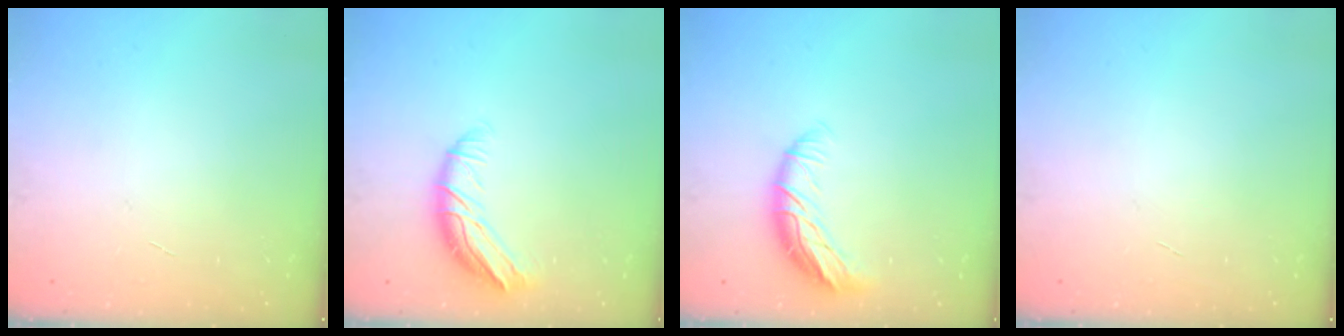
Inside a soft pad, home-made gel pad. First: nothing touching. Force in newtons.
{"total": 9.7, "press": 9.7, "slide": 0.8}
{"total": 9.9, "press": 9.9, "slide": 0.4}
{"total": 0.0}